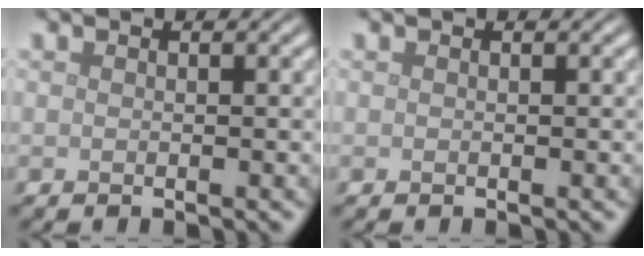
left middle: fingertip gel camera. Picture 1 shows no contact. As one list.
[{"total": 0.0}]